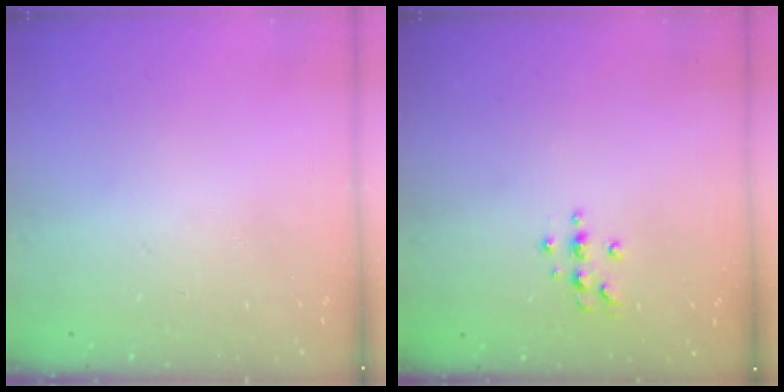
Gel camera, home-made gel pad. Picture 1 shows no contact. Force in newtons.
{"total": 4.0, "press": 3.9, "slide": 0.5}